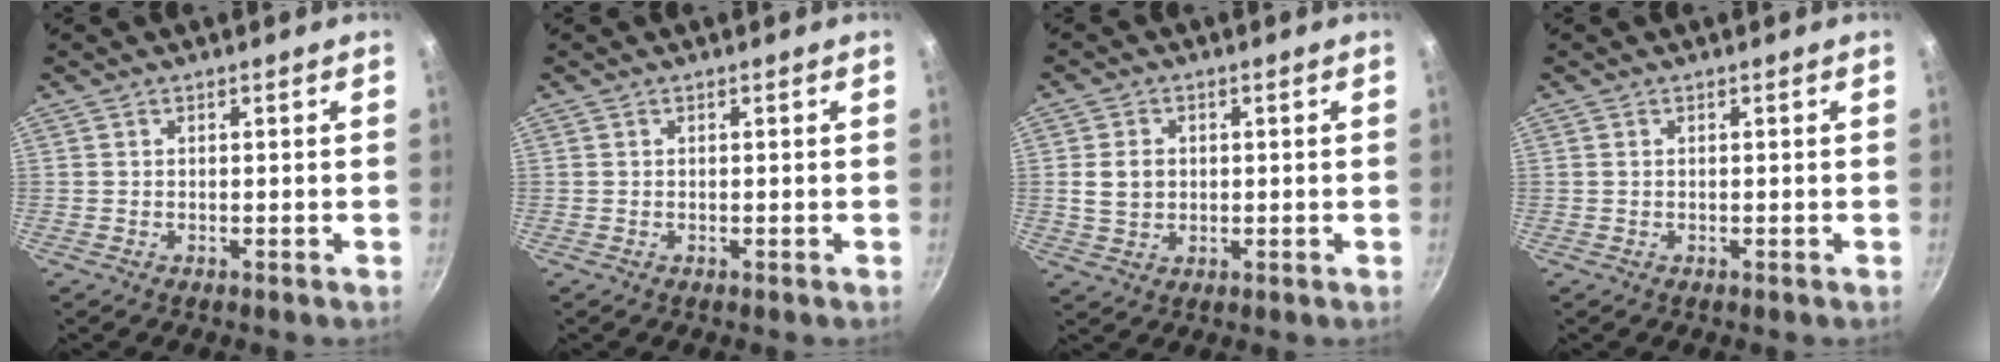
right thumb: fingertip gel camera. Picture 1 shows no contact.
{"total": 0.0}
{"total": 4.9, "force": [0.4, 3.9, 2.8], "torque": [-0.040, 0.003, 0.009]}
{"total": 0.0}